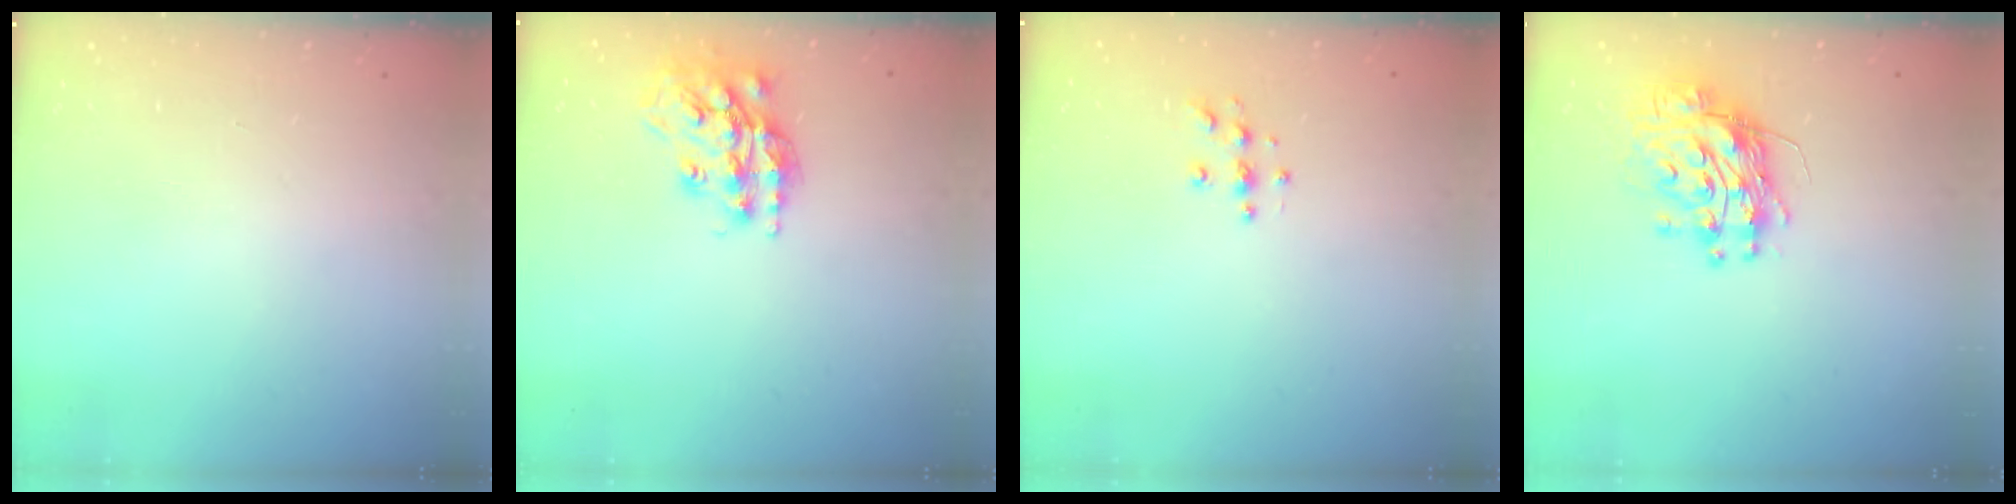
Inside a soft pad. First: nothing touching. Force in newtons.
{"total": 15.7, "press": 15.7, "slide": 1.2}
{"total": 5.2, "press": 5.1, "slide": 0.5}
{"total": 11.5, "press": 11.4, "slide": 1.3}